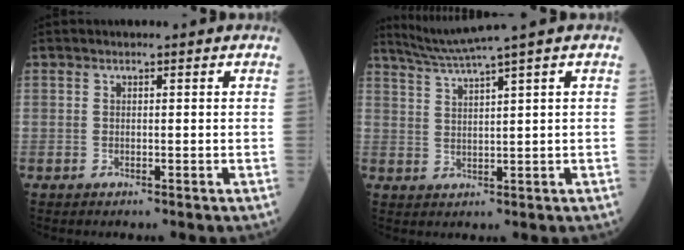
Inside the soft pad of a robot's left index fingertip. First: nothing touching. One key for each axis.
{"total": 5.0, "fx": 4.1, "fy": -2.2, "fz": 1.9, "tx": -0.048, "ty": -0.002, "tz": 0.087}